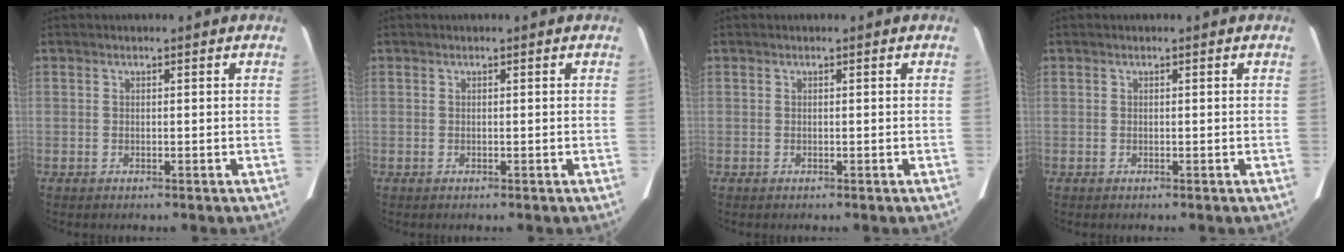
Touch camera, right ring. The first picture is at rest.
{"total": 0.0}
{"total": 0.0}
{"total": 0.0}